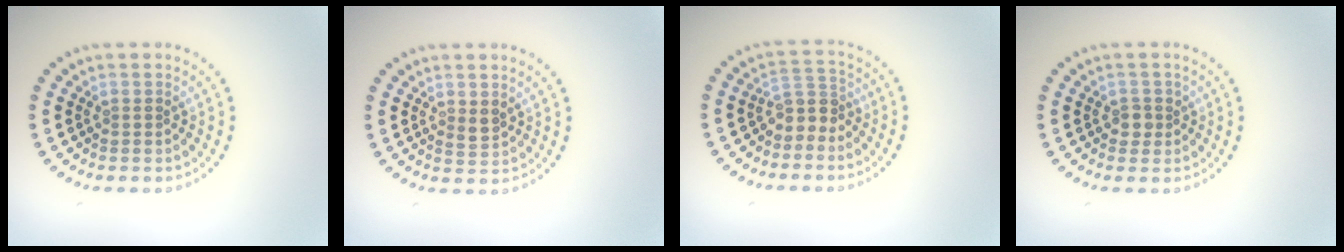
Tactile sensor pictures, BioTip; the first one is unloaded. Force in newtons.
{"total": 1.3, "press": 1.2, "slide": 0.5}
{"total": 2.5, "press": 2.0, "slide": 1.6}
{"total": 1.4, "press": 1.3, "slide": 0.6}